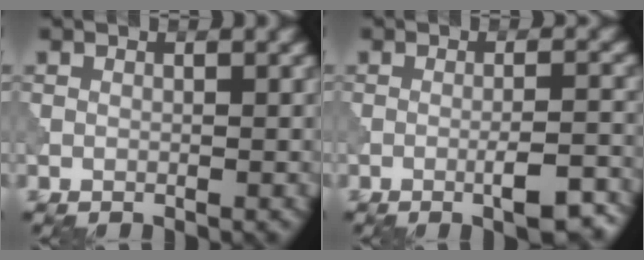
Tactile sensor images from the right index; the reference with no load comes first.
{"total": 4.8, "force": [-2.3, 1.0, 4.1], "torque": [-0.060, 0.005, -0.032]}